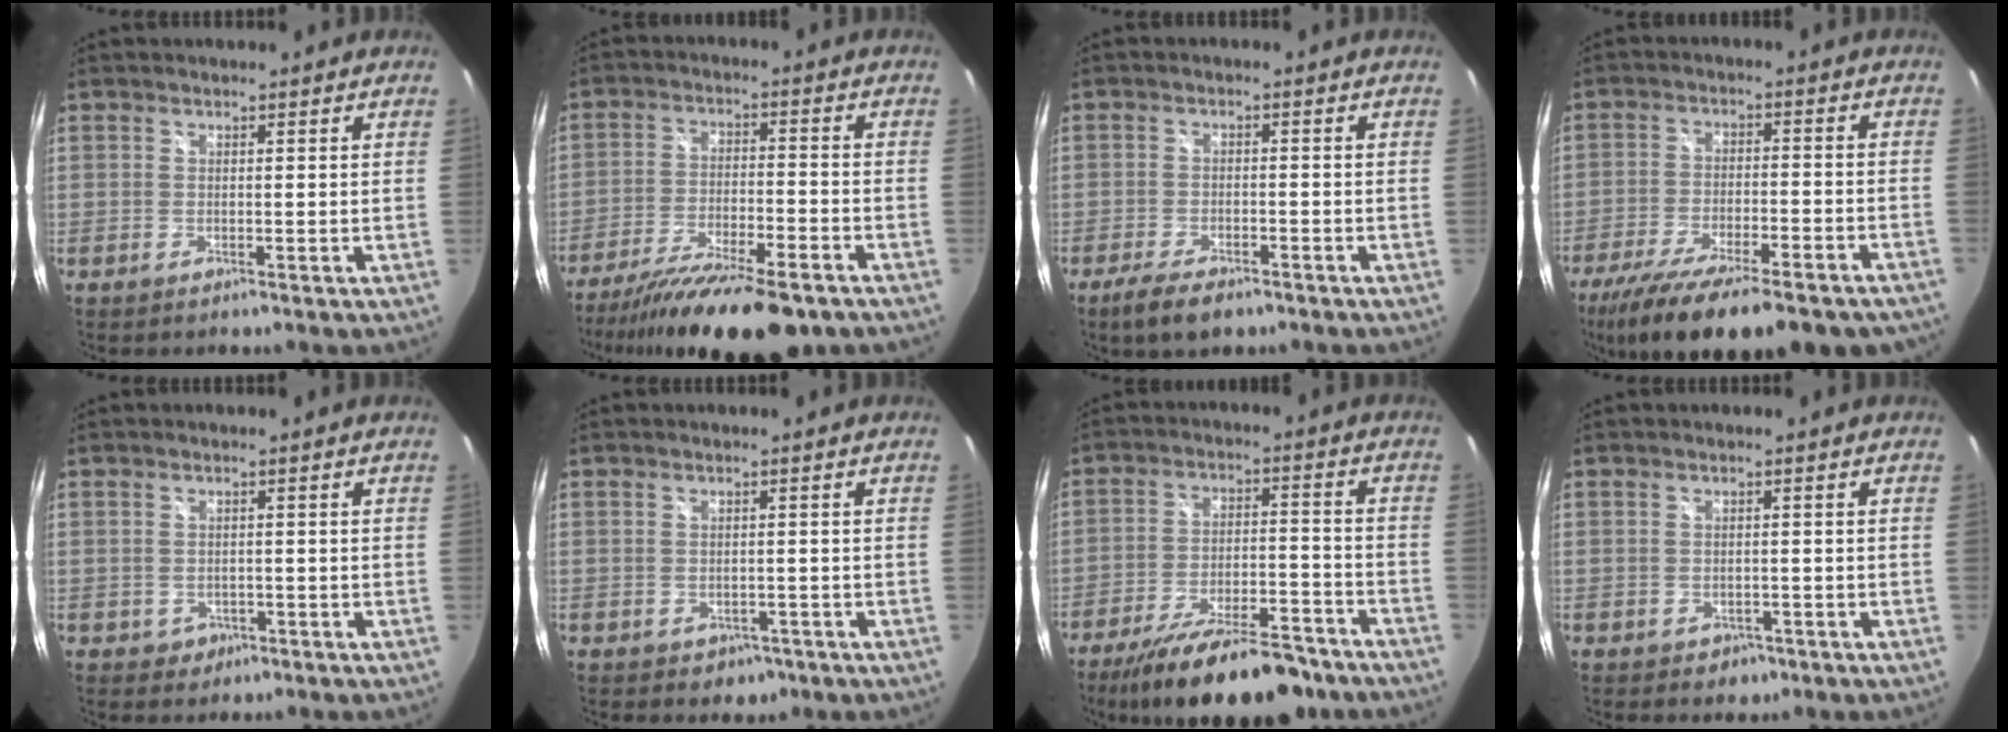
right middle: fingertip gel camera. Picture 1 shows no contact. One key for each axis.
{"total": 18.5, "fx": -14.7, "fy": 3.9, "fz": 10.6, "tx": -0.204, "ty": -0.043, "tz": -0.237}
{"total": 6.5, "fx": -4.9, "fy": 2.3, "fz": 3.8, "tx": -0.093, "ty": -0.013, "tz": -0.084}
{"total": 24.9, "fx": -19.7, "fy": 6.8, "fz": 13.7, "tx": -0.253, "ty": -0.056, "tz": -0.283}
{"total": 2.5, "fx": -0.9, "fy": 2.3, "fz": 0.7, "tx": -0.019, "ty": -0.001, "tz": -0.007}
{"total": 3.1, "fx": -1.5, "fy": 2.5, "fz": 1.1, "tx": -0.026, "ty": -0.004, "tz": -0.012}
{"total": 20.8, "fx": -16.7, "fy": 5.8, "fz": 11.0, "tx": -0.198, "ty": -0.026, "tz": -0.243}
{"total": 2.6, "fx": -1.3, "fy": 2.1, "fz": 0.9, "tx": -0.021, "ty": -0.004, "tz": -0.012}